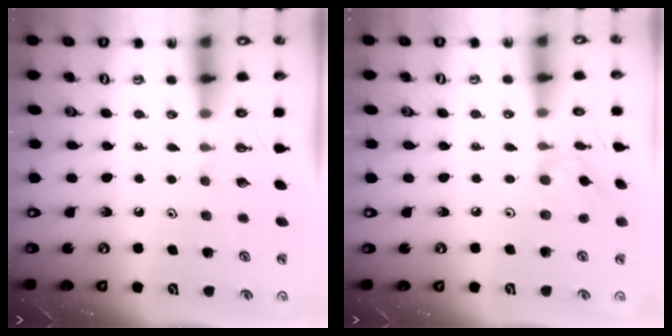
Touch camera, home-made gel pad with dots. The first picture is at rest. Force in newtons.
{"total": 2.7, "press": 2.6, "slide": 0.3}